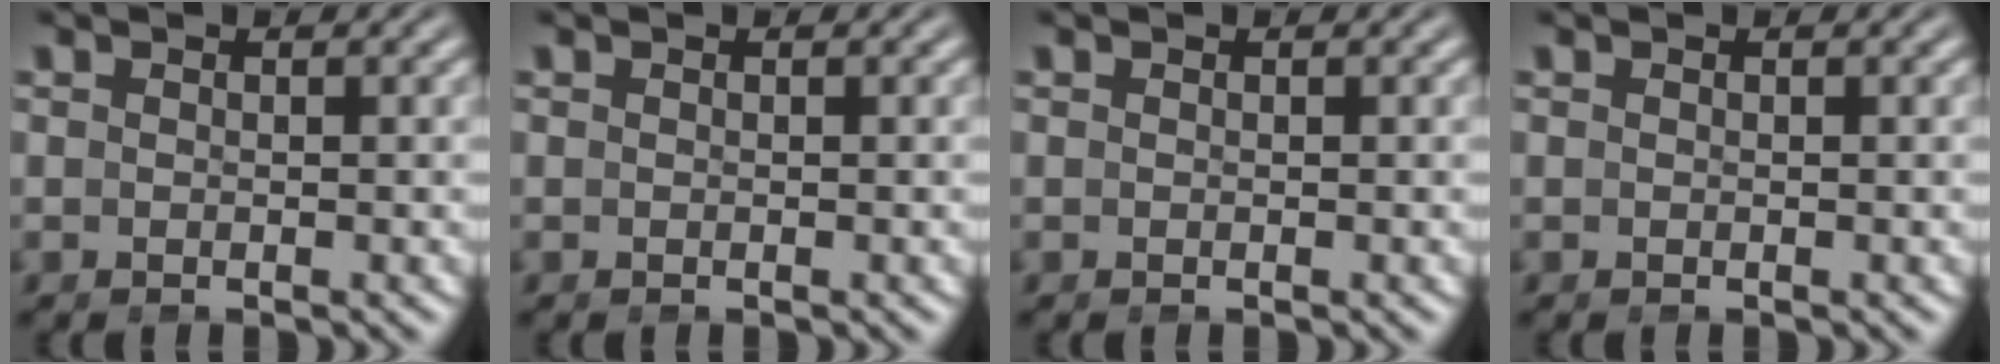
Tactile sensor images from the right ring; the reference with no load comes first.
{"total": 0.0}
{"total": 0.0}
{"total": 0.0}